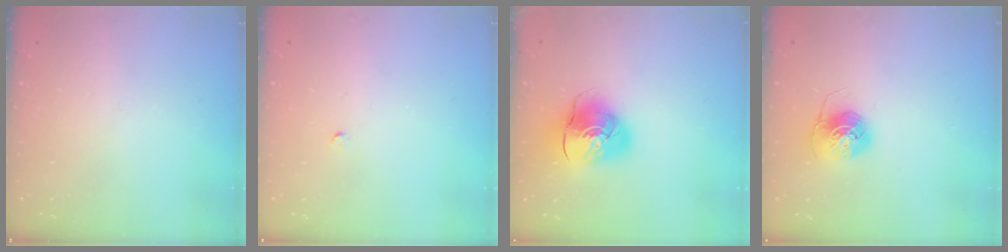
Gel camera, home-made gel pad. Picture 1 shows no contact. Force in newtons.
{"total": 2.0, "press": 2.0, "slide": 0.3}
{"total": 10.8, "press": 10.6, "slide": 1.6}
{"total": 7.1, "press": 7.1, "slide": 0.5}